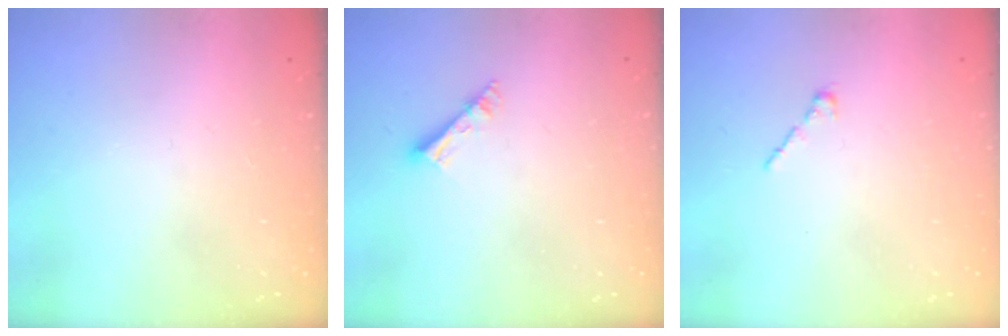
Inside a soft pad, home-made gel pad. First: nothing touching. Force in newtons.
{"total": 4.1, "press": 4.1, "slide": 0.2}
{"total": 1.7, "press": 1.7, "slide": 0.5}